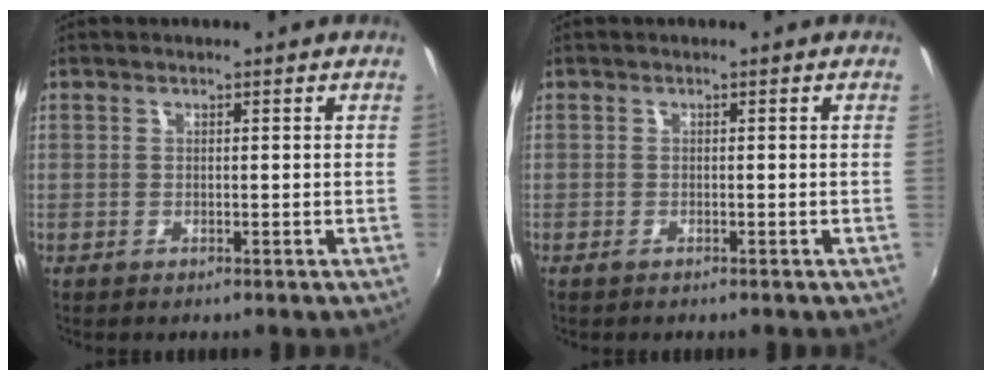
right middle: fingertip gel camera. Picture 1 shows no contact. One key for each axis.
{"total": 0.8, "fx": -0.7, "fy": 0.2, "fz": 0.4, "tx": -0.008, "ty": -0.003, "tz": -0.013}